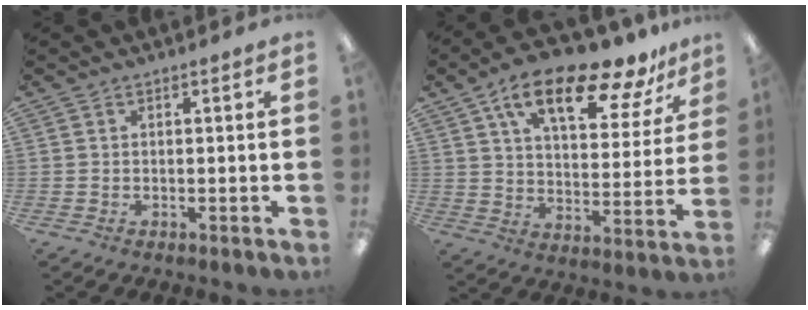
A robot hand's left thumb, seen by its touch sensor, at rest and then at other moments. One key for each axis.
{"total": 18.4, "fx": 12.5, "fy": 6.9, "fz": 11.6, "tx": -0.185, "ty": -0.065, "tz": 0.206}